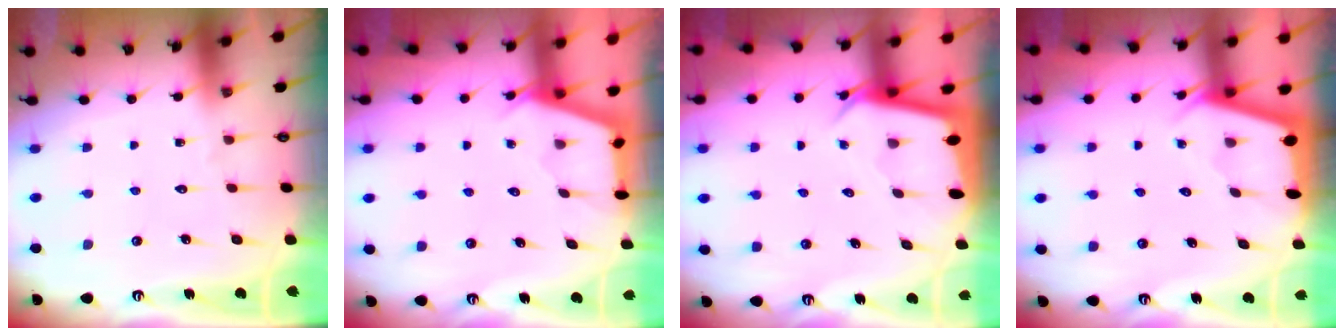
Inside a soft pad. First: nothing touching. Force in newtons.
{"total": 2.7, "press": 2.7, "slide": 0.4}
{"total": 2.8, "press": 2.8, "slide": 0.0}
{"total": 2.2, "press": 2.2, "slide": 0.1}